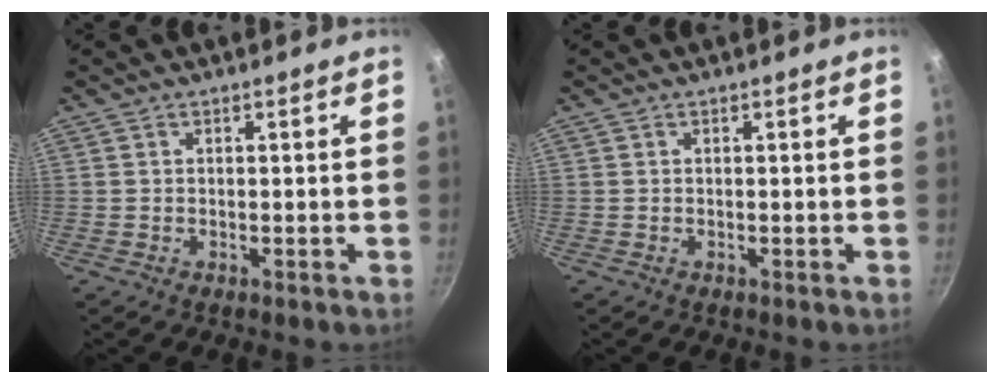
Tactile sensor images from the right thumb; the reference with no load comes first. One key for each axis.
{"total": 0.0}